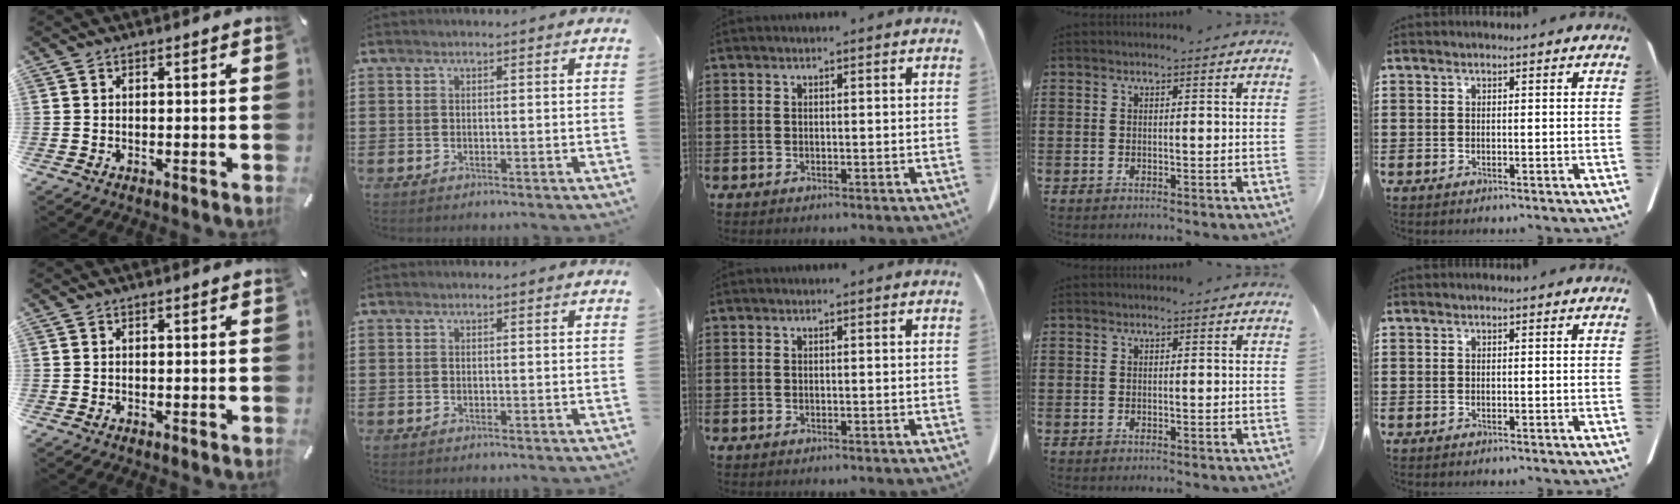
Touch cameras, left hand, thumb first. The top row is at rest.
{}